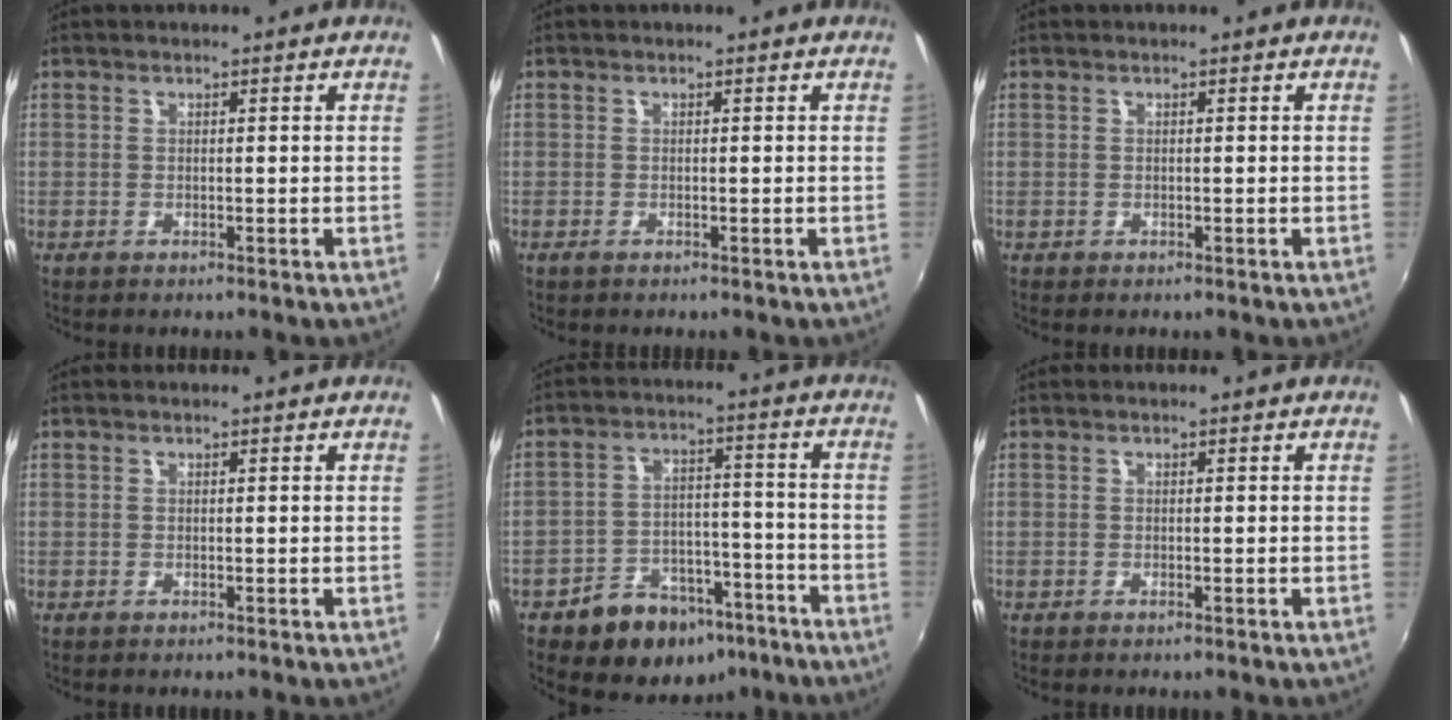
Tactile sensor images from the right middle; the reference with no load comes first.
{"total": 0.6, "force": [-0.5, 0.2, 0.4], "torque": [-0.008, -0.002, -0.010]}
{"total": 0.0}
{"total": 0.0}
{"total": 13.4, "force": [-8.9, 8.5, 5.3], "torque": [-0.104, 0.025, -0.109]}
{"total": 0.0}